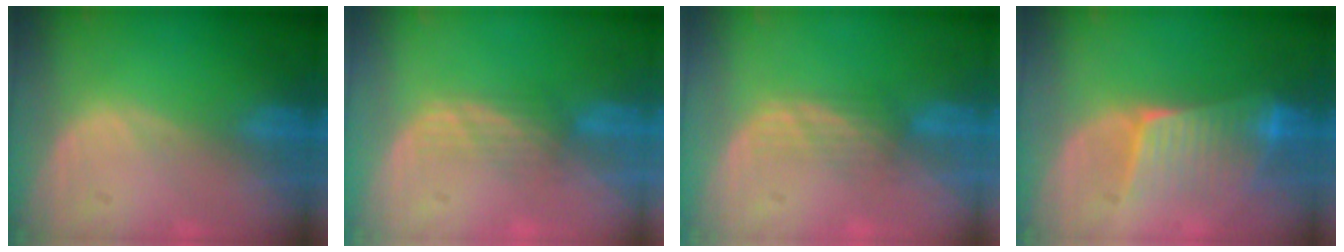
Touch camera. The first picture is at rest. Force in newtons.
{"total": 2.8, "press": 2.5, "slide": 1.2}
{"total": 2.8, "press": 2.5, "slide": 1.2}
{"total": 6.5, "press": 6.4, "slide": 1.5}